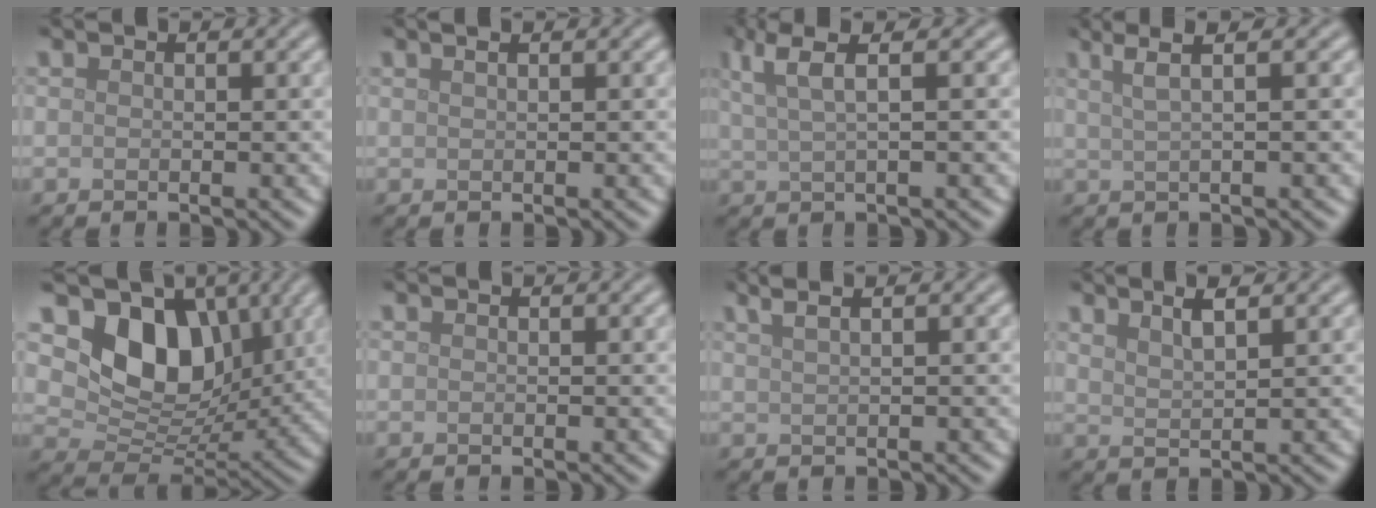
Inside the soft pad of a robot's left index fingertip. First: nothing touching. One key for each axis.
{"total": 1.6, "fx": 1.0, "fy": 0.7, "fz": 1.0, "tx": -0.003, "ty": 0.001, "tz": -0.002}
{"total": 4.1, "fx": 2.1, "fy": 0.9, "fz": 3.5, "tx": -0.062, "ty": 0.011, "tz": 0.038}
{"total": 3.4, "fx": 1.8, "fy": 0.9, "fz": 2.7, "tx": -0.036, "ty": 0.011, "tz": 0.013}
{"total": 8.6, "fx": 2.9, "fy": 6.1, "fz": 5.3, "tx": -0.081, "ty": -0.017, "tz": 0.047}
{"total": 0.0}
{"total": 4.0, "fx": 2.5, "fy": 1.8, "fz": 2.6, "tx": -0.021, "ty": 0.028, "tz": 0.013}
{"total": 2.6, "fx": 1.7, "fy": 0.6, "fz": 1.9, "tx": -0.027, "ty": 0.009, "tz": 0.028}